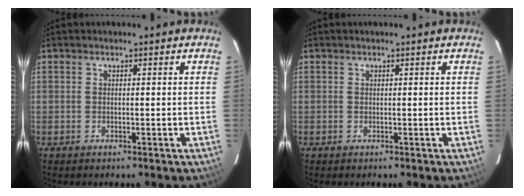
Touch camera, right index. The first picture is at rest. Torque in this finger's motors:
{"motor_torque": [-1.12, 0.43, -0.03, 0.00]}